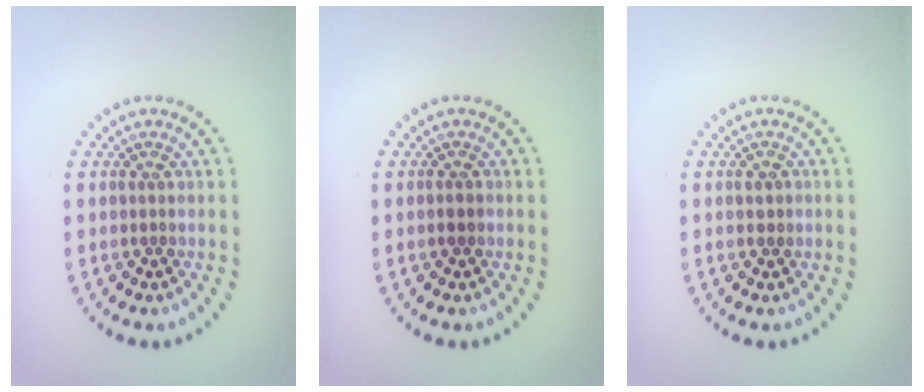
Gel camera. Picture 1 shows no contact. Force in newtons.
{"total": 0.9, "press": 0.8, "slide": 0.3}
{"total": 0.9, "press": 0.9, "slide": 0.2}